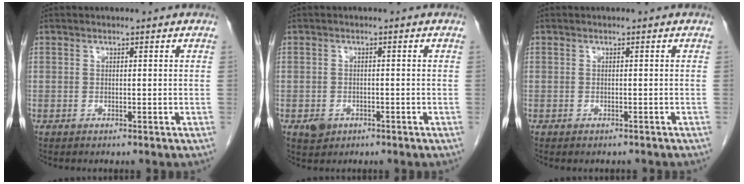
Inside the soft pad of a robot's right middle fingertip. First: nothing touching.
{"total": 2.4, "force": [-1.2, 1.8, 0.9], "torque": [-0.015, 0.003, -0.012]}
{"total": 2.3, "force": [-2.1, 0.8, 0.7], "torque": [-0.016, -0.004, -0.022]}